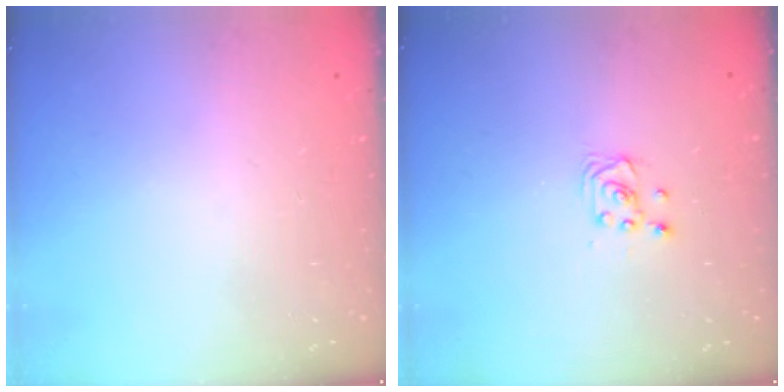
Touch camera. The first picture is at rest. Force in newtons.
{"total": 2.6, "press": 2.6, "slide": 0.2}